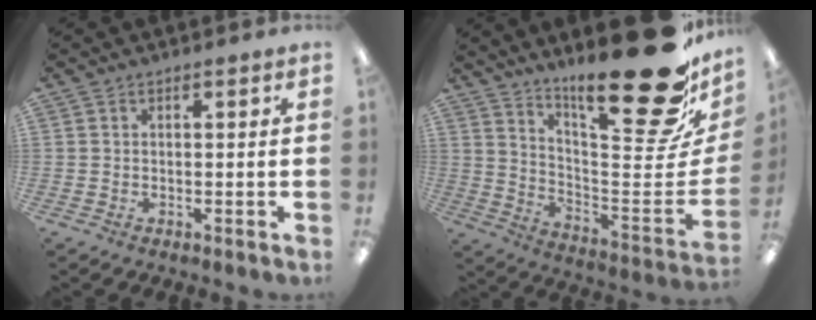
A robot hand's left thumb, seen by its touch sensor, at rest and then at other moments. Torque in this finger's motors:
{"motor_torque": [0.45, 0.38, 1.42, -1.35, 0.38]}